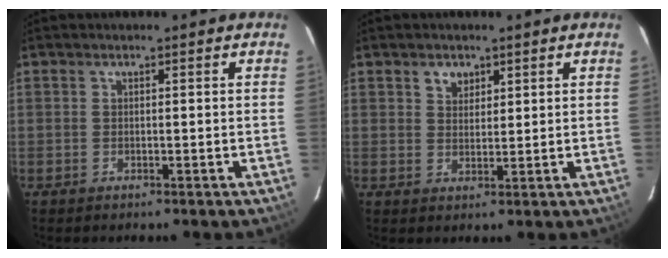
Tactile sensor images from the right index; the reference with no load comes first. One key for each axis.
{"total": 3.0, "fx": 1.7, "fy": 2.2, "fz": 1.0, "tx": -0.009, "ty": 0.008, "tz": 0.030}